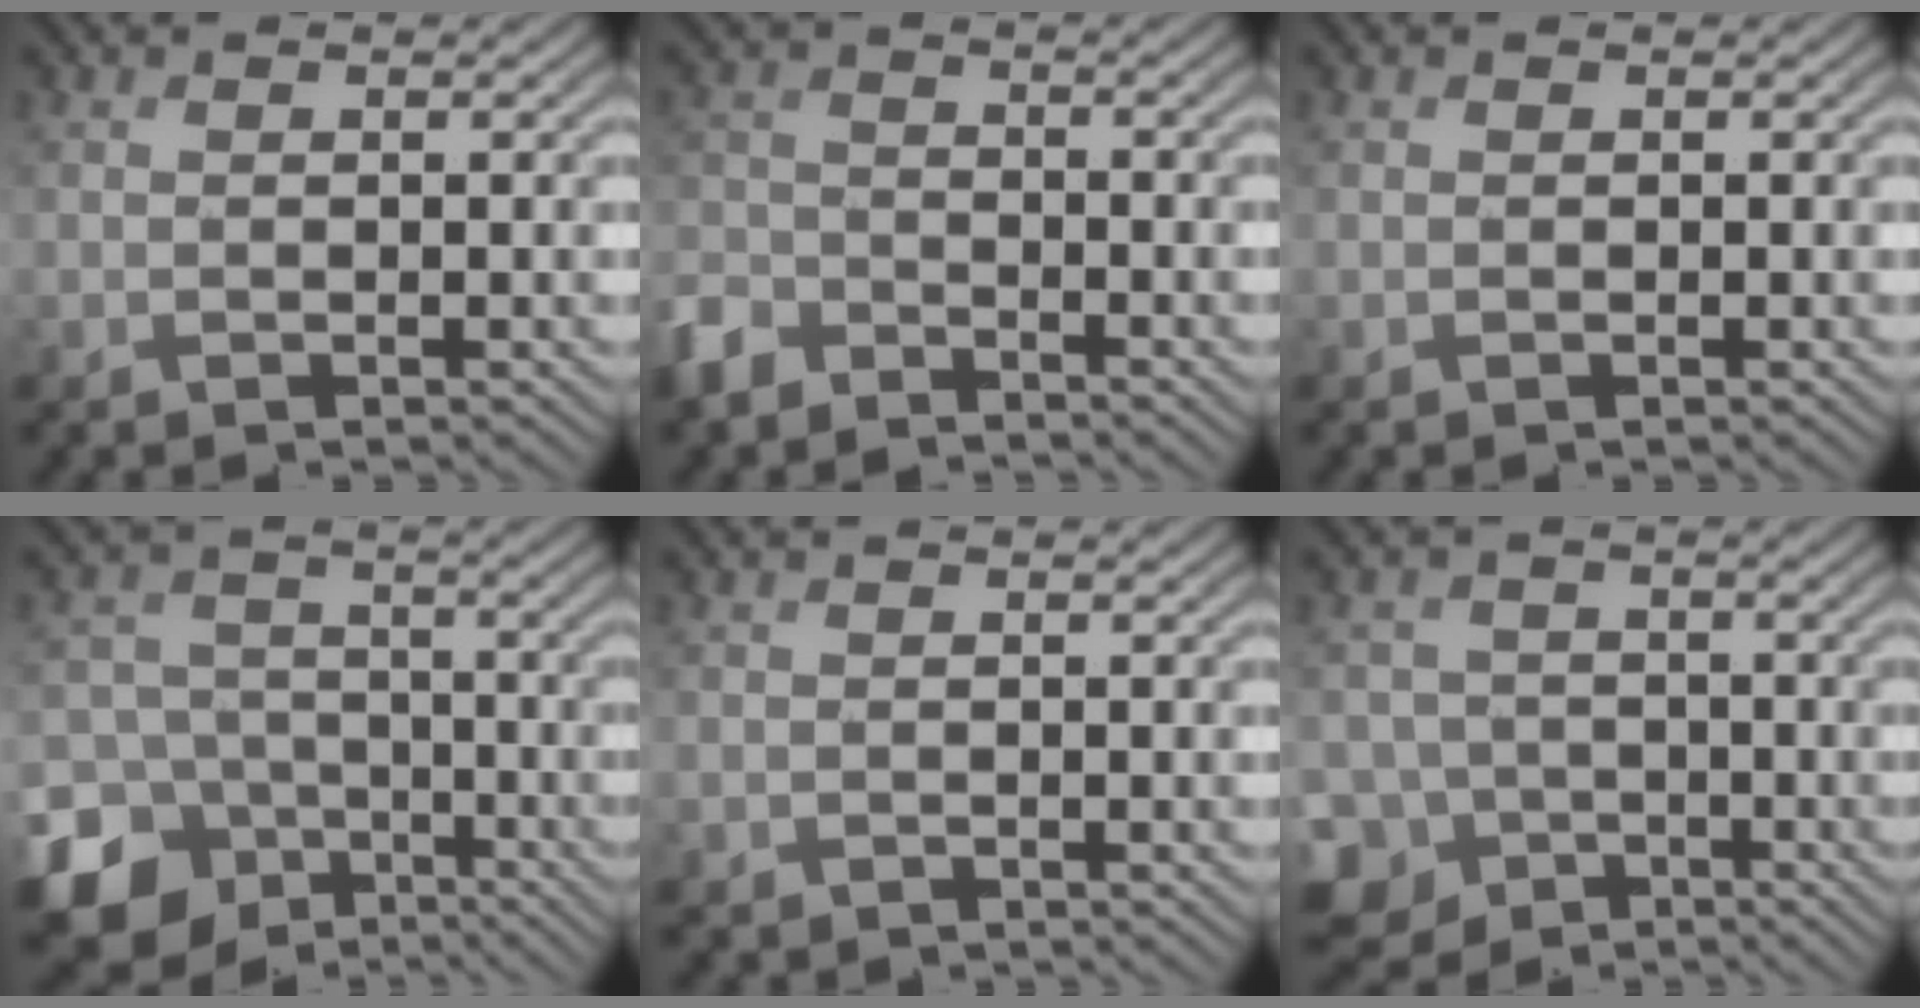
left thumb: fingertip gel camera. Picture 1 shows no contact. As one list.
[{"total": 4.5, "force": [-4.1, 1.8, 0.7], "torque": [-0.012, -0.010, -0.098]}, {"total": 0.0}, {"total": 14.6, "force": [-8.7, 11.3, 3.2], "torque": [-0.104, -0.053, -0.155]}, {"total": 0.9, "force": [-0.4, 0.8, -0.1], "torque": [0.000, -0.007, -0.003]}, {"total": 9.5, "force": [-6.1, 7.2, 1.5], "torque": [-0.051, -0.029, -0.112]}]